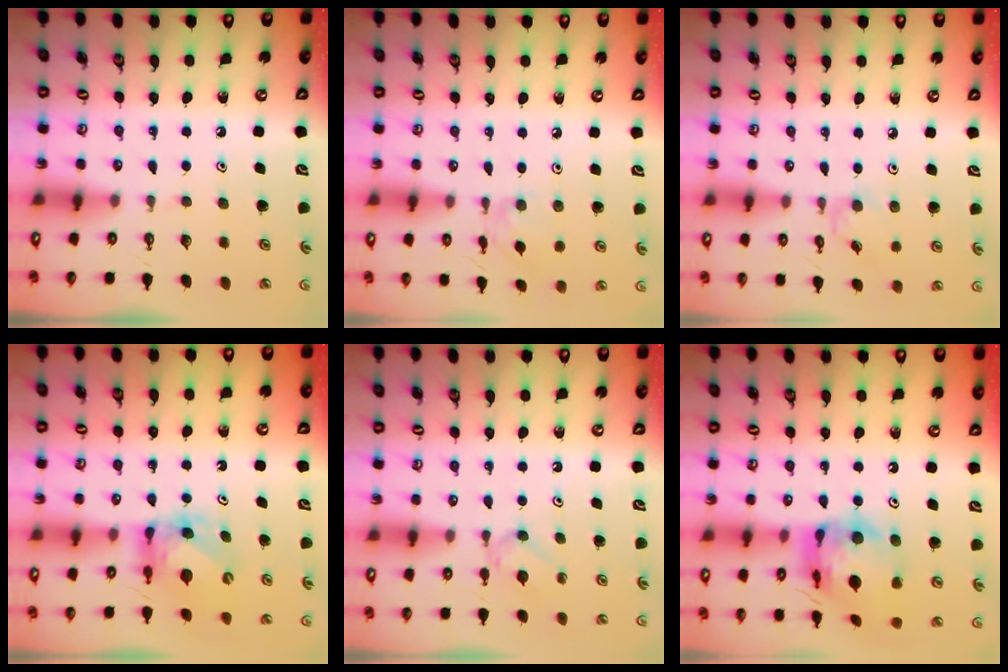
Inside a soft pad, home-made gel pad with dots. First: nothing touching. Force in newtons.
{"total": 2.1, "press": 2.1, "slide": 0.2}
{"total": 1.8, "press": 1.8, "slide": 0.4}
{"total": 6.3, "press": 6.3, "slide": 0.4}
{"total": 3.7, "press": 3.6, "slide": 0.7}
{"total": 13.5, "press": 13.4, "slide": 1.6}